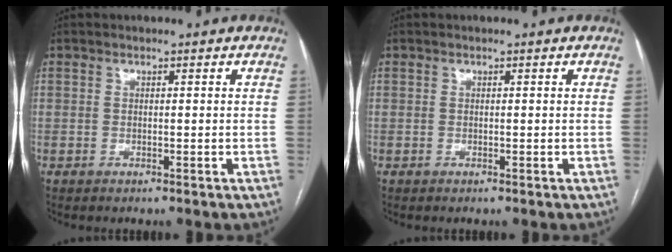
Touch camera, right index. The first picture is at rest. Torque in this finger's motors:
{"motor_torque": [0.01, 0.01, 0.00, 0.00]}